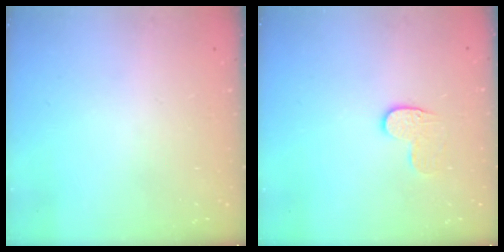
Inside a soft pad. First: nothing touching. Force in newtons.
{"total": 7.0, "press": 6.9, "slide": 0.6}